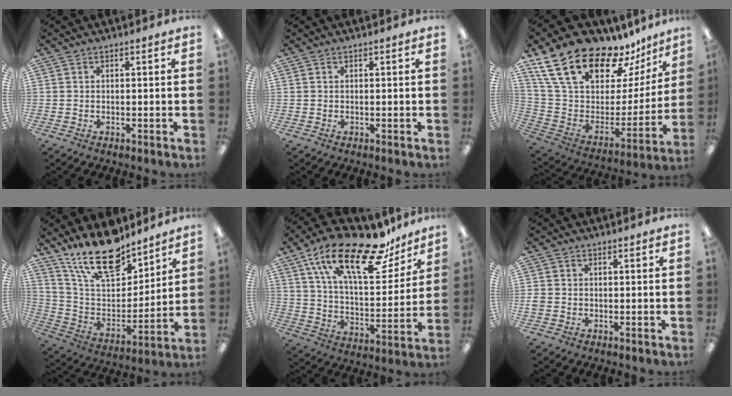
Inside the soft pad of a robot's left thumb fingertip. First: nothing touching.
{"total": 0.0}
{"total": 23.7, "force": [17.8, 10.4, 11.8], "torque": [-0.208, -0.120, 0.322]}
{"total": 19.5, "force": [15.1, 7.9, 9.5], "torque": [-0.184, -0.086, 0.270]}
{"total": 24.8, "force": [16.5, 9.3, 16.0], "torque": [-0.261, -0.091, 0.274]}
{"total": 1.3, "force": [-0.3, 1.1, 0.7], "torque": [-0.011, 0.004, -0.006]}